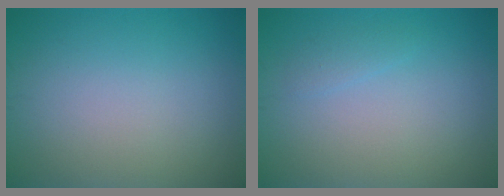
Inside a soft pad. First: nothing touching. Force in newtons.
{"total": 0.8, "press": 0.8, "slide": 0.0}